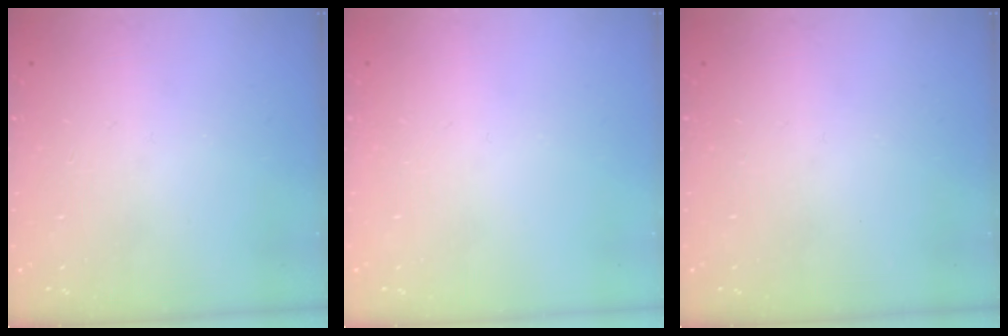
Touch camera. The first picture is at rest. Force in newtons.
{"total": 0.0}
{"total": 0.0}